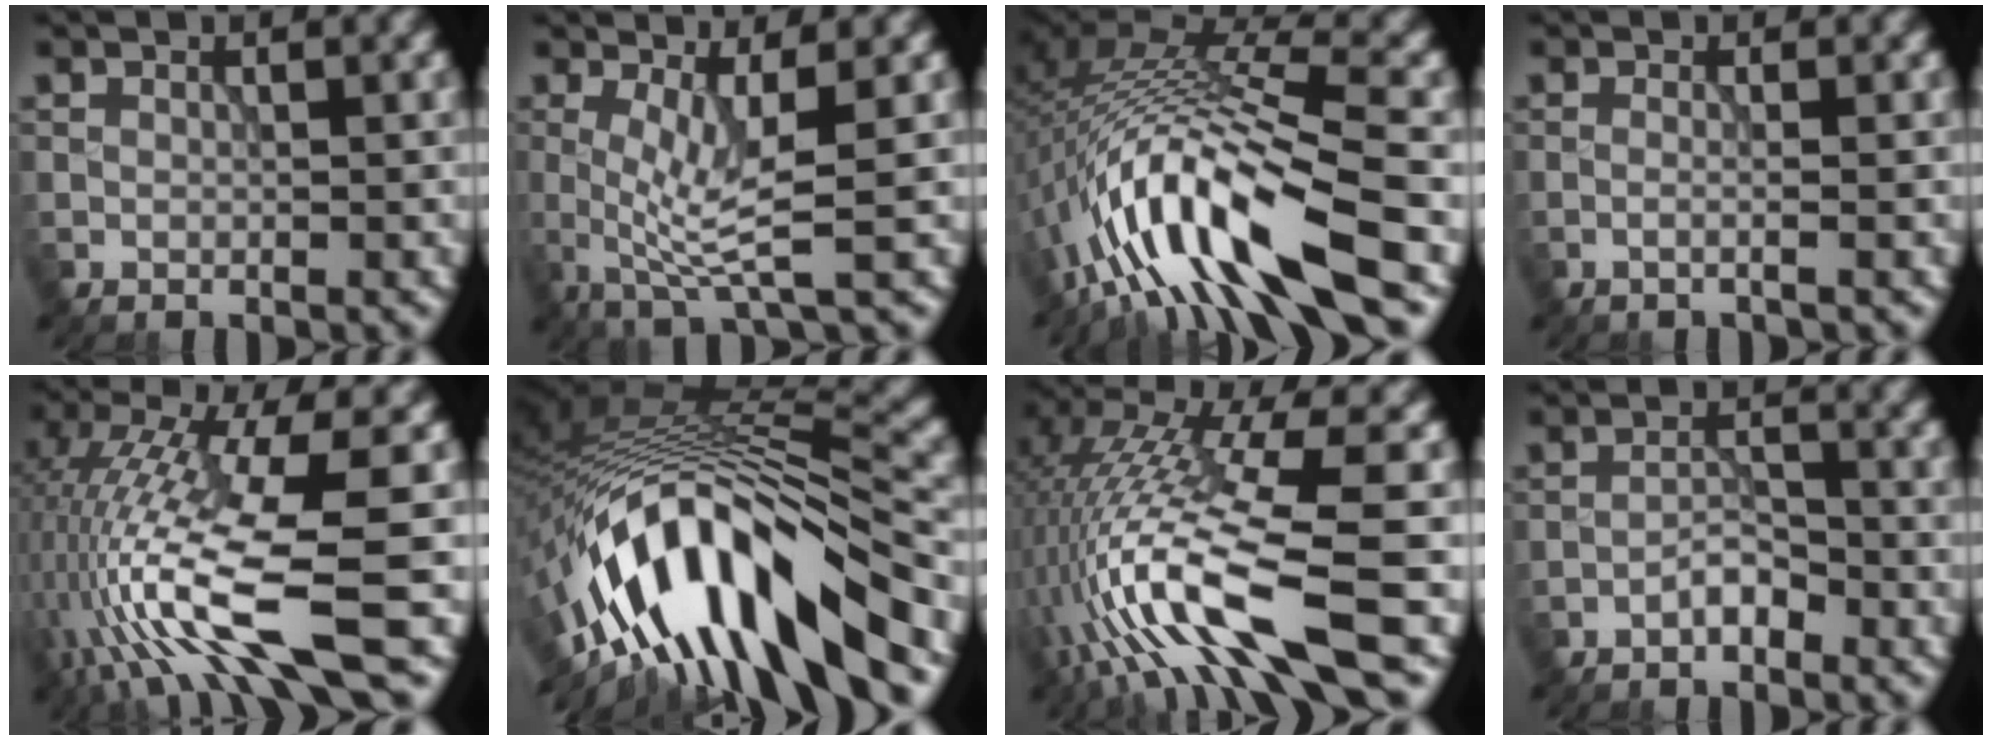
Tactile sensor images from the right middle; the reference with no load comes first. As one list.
[{"total": 4.5, "force": [0.0, 0.7, 4.5], "torque": [-0.092, -0.008, 0.003]}, {"total": 13.5, "force": [-4.9, 3.6, 12.0], "torque": [-0.224, 0.016, -0.078]}, {"total": 1.6, "force": [-0.2, 0.6, 1.5], "torque": [-0.012, -0.006, -0.024]}, {"total": 12.2, "force": [-4.1, 2.4, 11.3], "torque": [-0.232, 0.002, -0.069]}, {"total": 13.7, "force": [-7.3, 4.4, 10.6], "torque": [-0.176, 0.017, -0.123]}, {"total": 13.6, "force": [-4.3, 3.3, 12.5], "torque": [-0.260, 0.005, -0.066]}, {"total": 1.9, "force": [-1.4, 0.7, 1.2], "torque": [-0.020, 0.008, -0.028]}]